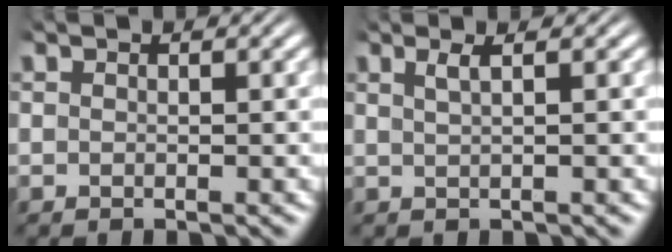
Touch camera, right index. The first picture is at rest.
{"total": 1.3, "force": [0.6, -0.4, 1.1], "torque": [-0.014, 0.003, 0.014]}